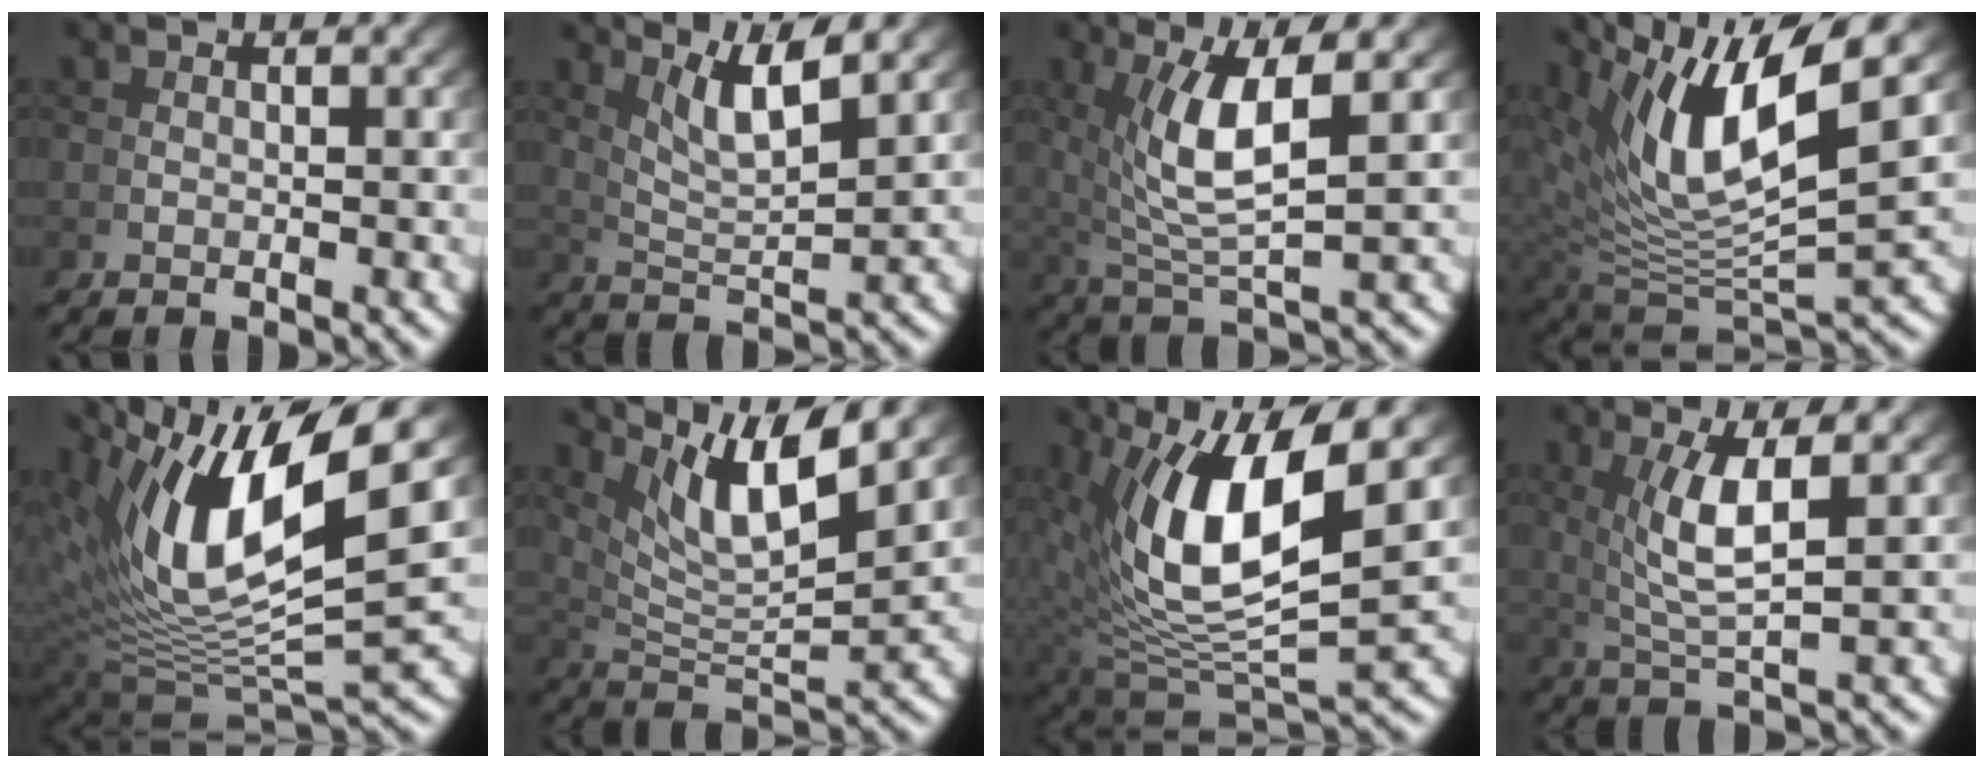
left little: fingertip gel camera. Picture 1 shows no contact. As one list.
[{"total": 5.2, "force": [3.4, 0.7, 3.8], "torque": [-0.063, -0.005, 0.067]}, {"total": 6.3, "force": [1.6, 1.9, 5.8], "torque": [-0.114, -0.005, 0.044]}, {"total": 11.9, "force": [3.5, 5.7, 9.9], "torque": [-0.193, -0.012, 0.073]}, {"total": 13.6, "force": [3.5, 6.2, 11.6], "torque": [-0.226, -0.008, 0.073]}, {"total": 9.0, "force": [5.2, 2.8, 6.8], "torque": [-0.108, 0.010, 0.090]}, {"total": 12.5, "force": [1.9, 6.5, 10.5], "torque": [-0.211, -0.035, 0.061]}, {"total": 4.7, "force": [1.5, 0.6, 4.4], "torque": [-0.089, -0.006, 0.042]}]